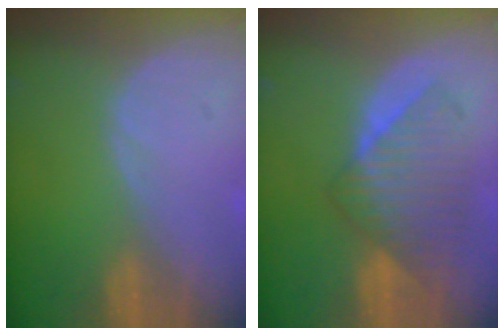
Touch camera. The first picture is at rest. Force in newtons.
{"total": 8.0, "press": 7.9, "slide": 1.4}